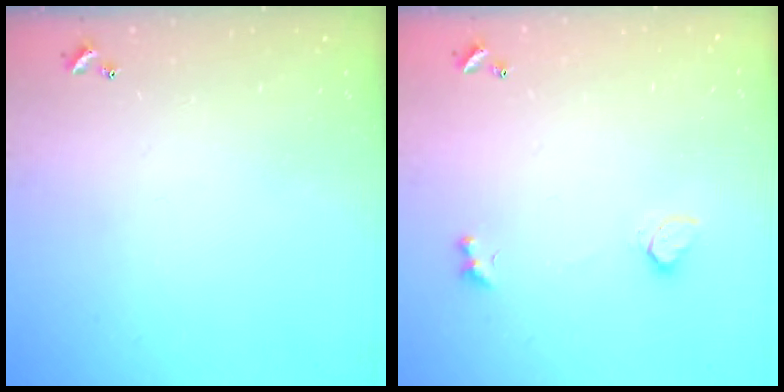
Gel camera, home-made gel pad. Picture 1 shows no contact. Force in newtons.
{"total": 1.8, "press": 1.8, "slide": 0.5}